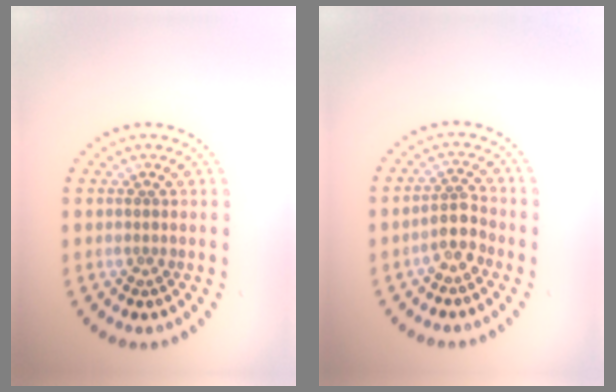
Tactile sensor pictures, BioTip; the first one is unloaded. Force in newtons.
{"total": 2.5, "press": 2.1, "slide": 1.2}